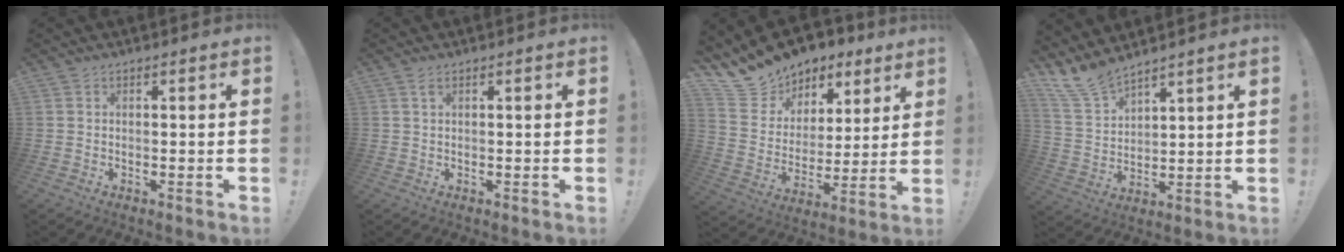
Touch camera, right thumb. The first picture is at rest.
{"total": 1.1, "force": [0.6, 0.5, 0.8], "torque": [-0.009, -0.002, 0.009]}
{"total": 12.9, "force": [10.8, 7.0, 1.4], "torque": [-0.042, -0.093, 0.207]}
{"total": 9.4, "force": [8.7, 2.7, 2.7], "torque": [-0.071, -0.057, 0.168]}